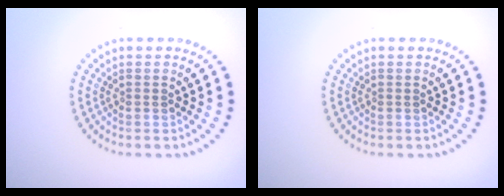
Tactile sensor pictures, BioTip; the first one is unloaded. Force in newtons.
{"total": 0.0}